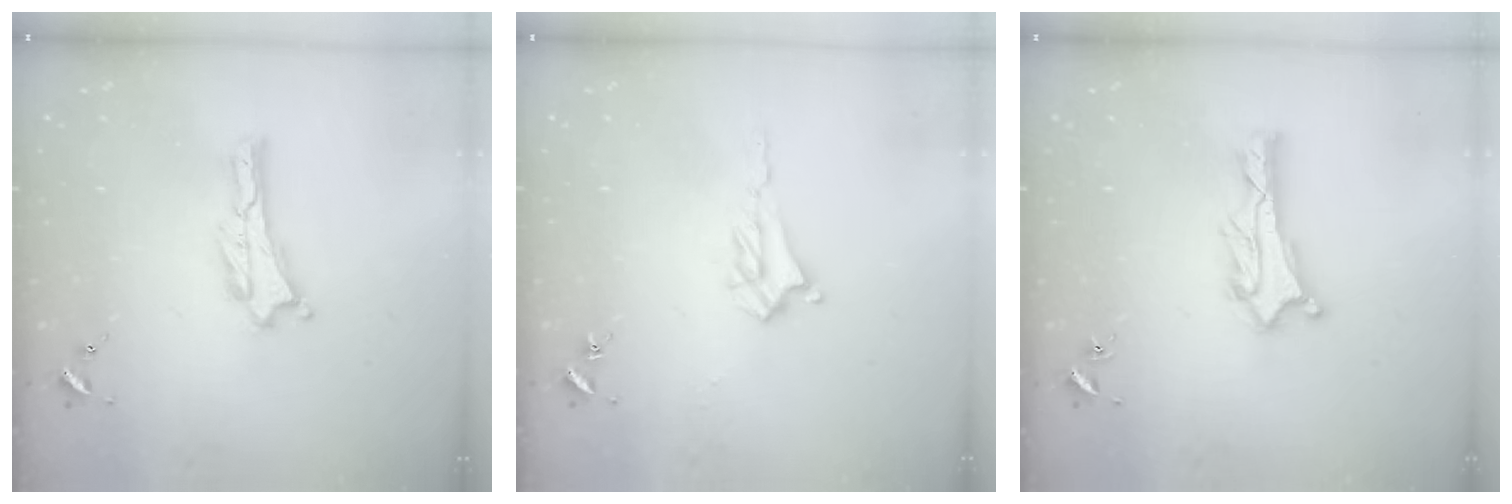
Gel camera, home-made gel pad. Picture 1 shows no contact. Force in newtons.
{"total": 2.4, "press": 2.4, "slide": 0.4}
{"total": 1.2, "press": 1.1, "slide": 0.1}